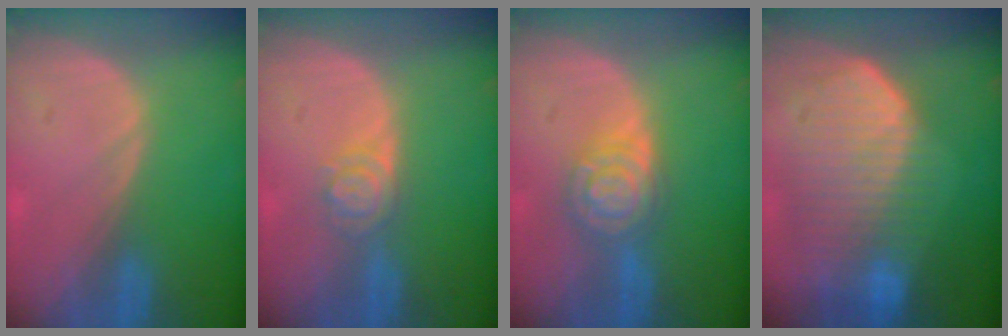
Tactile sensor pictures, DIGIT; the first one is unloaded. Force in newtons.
{"total": 3.8, "press": 3.5, "slide": 1.6}
{"total": 6.3, "press": 6.3, "slide": 0.5}
{"total": 10.7, "press": 9.4, "slide": 5.2}